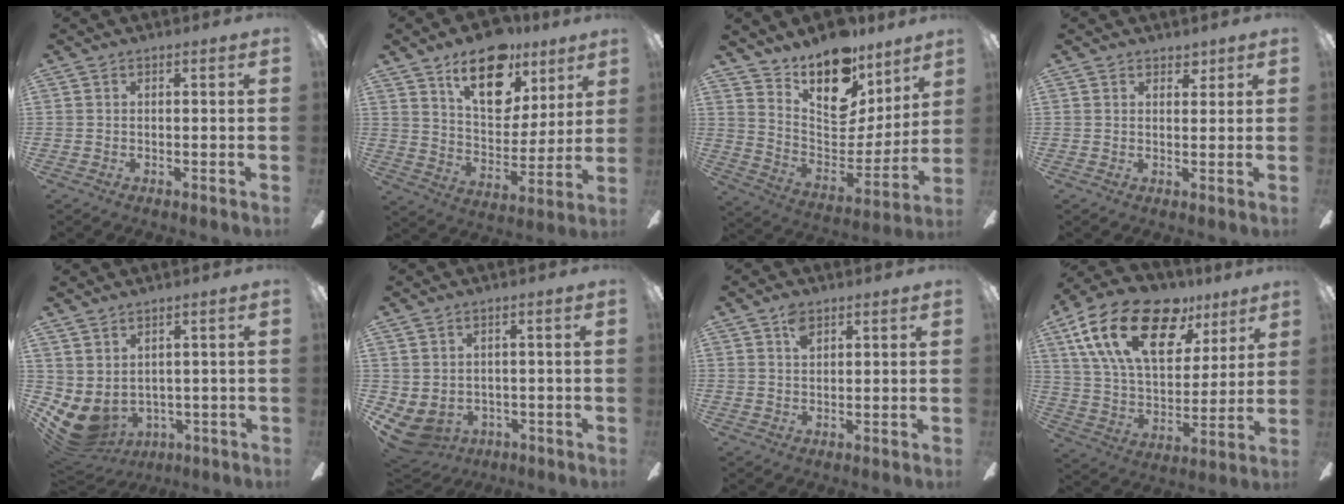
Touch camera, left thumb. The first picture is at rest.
{"total": 19.2, "force": [12.0, 10.5, 10.7], "torque": [-0.159, -0.059, 0.210]}
{"total": 17.1, "force": [13.4, 8.1, 7.0], "torque": [-0.116, -0.108, 0.239]}
{"total": 2.7, "force": [2.1, 1.5, 0.7], "torque": [-0.003, -0.006, 0.036]}
{"total": 6.3, "force": [-1.2, 4.8, 4.0], "torque": [-0.119, -0.015, -0.019]}
{"total": 4.8, "force": [-0.7, 3.9, 2.7], "torque": [-0.087, -0.004, -0.014]}
{"total": 3.5, "force": [2.2, 1.8, 2.0], "torque": [-0.039, 0.000, 0.038]}
{"total": 24.2, "force": [12.9, 12.9, 15.9], "torque": [-0.285, -0.058, 0.224]}